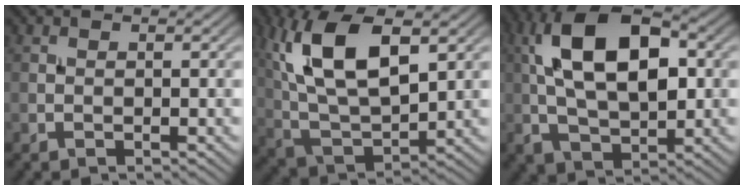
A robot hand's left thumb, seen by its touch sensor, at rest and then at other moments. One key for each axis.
{"total": 13.9, "fx": 4.9, "fy": 6.8, "fz": 11.1, "tx": -0.242, "ty": 0.008, "tz": 0.099}
{"total": 14.4, "fx": 2.2, "fy": 7.7, "fz": 12.0, "tx": -0.220, "ty": 0.019, "tz": 0.029}